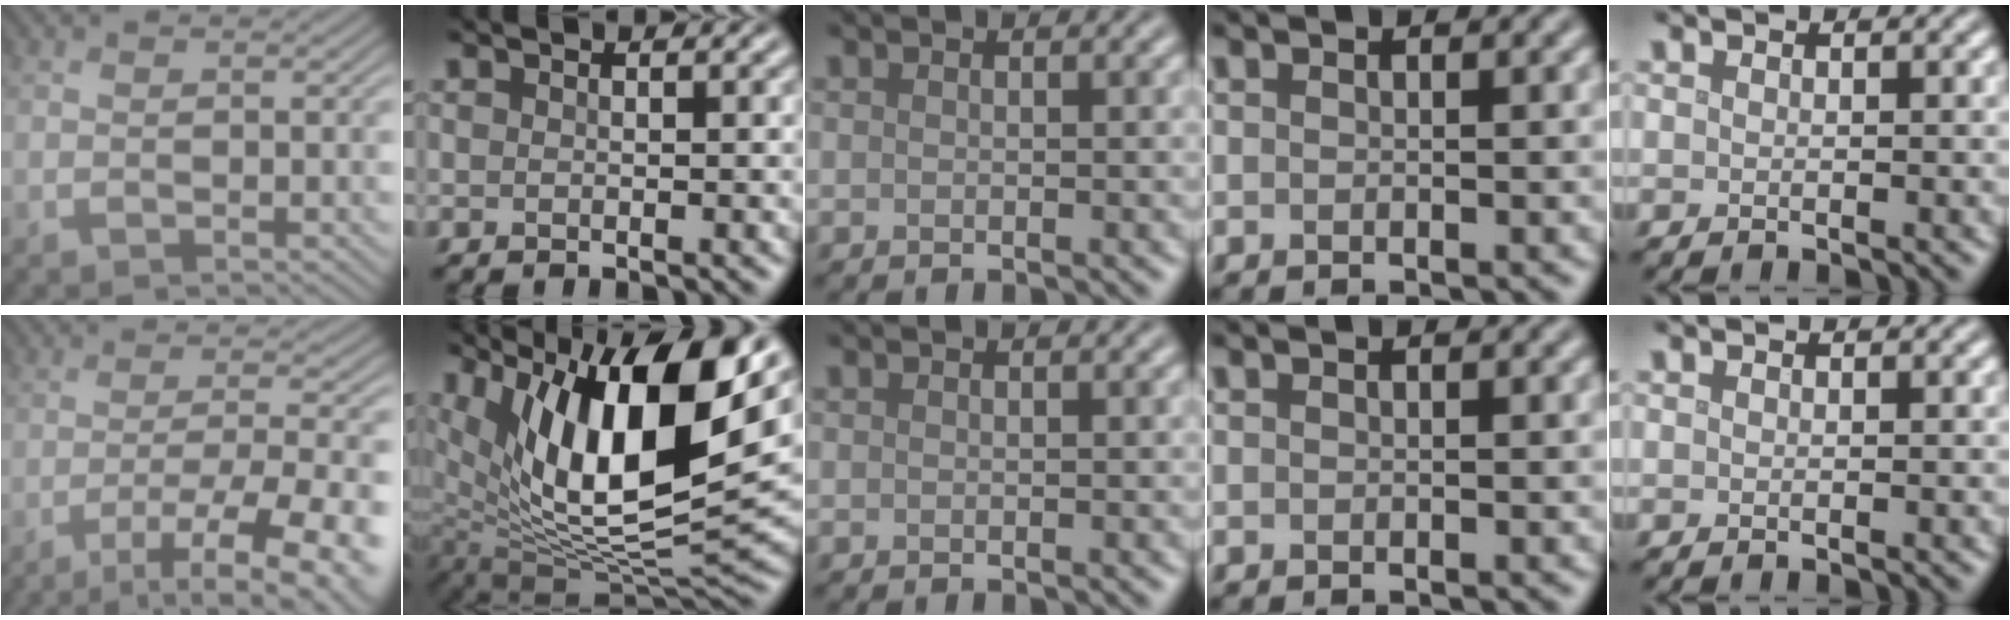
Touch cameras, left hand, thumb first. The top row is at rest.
{"thumb": {"total": 12.1, "force": [-7.2, 2.6, 9.4], "torque": [-0.151, -0.013, -0.096]}, "index": {"total": 14.9, "force": [5.3, 6.2, 12.5], "torque": [-0.204, -0.014, 0.095]}}